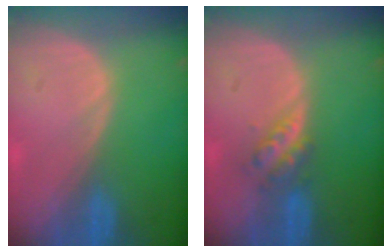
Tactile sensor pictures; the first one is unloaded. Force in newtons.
{"total": 4.1, "press": 3.6, "slide": 2.1}